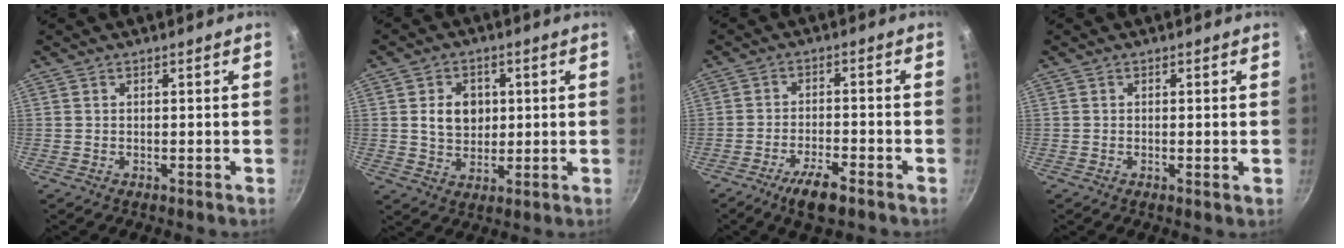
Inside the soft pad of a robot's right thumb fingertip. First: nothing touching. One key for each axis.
{"total": 7.3, "fx": 1.2, "fy": 5.7, "fz": 4.4, "tx": -0.046, "ty": -0.004, "tz": 0.021}
{"total": 6.8, "fx": -4.4, "fy": 1.6, "fz": 4.9, "tx": -0.088, "ty": 0.023, "tz": -0.075}
{"total": 0.9, "fx": 0.0, "fy": 0.1, "fz": 0.9, "tx": -0.015, "ty": -0.002, "tz": -0.002}